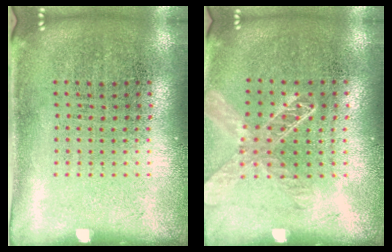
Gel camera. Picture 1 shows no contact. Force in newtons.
{"total": 1.4, "press": 1.3, "slide": 0.5}